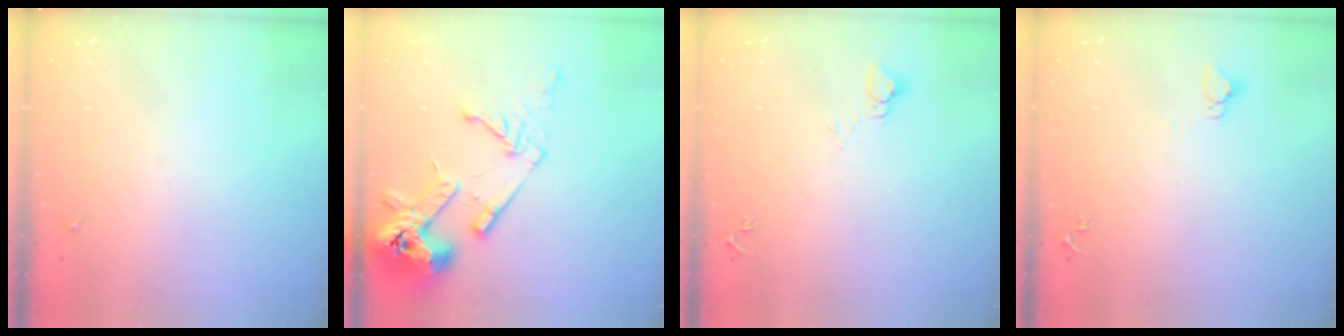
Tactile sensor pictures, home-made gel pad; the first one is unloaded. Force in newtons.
{"total": 16.7, "press": 16.5, "slide": 2.2}
{"total": 3.7, "press": 3.7, "slide": 0.3}
{"total": 2.9, "press": 2.9, "slide": 0.1}